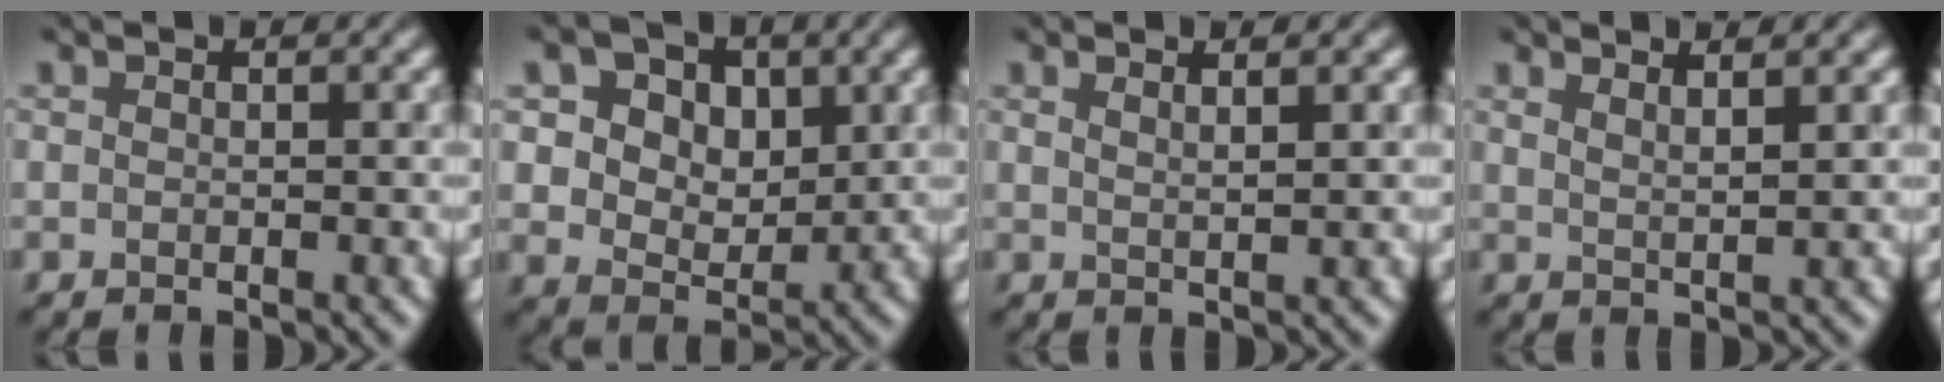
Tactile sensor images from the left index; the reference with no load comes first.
{"total": 8.1, "force": [3.3, 5.6, 4.9], "torque": [-0.089, 0.007, 0.045]}
{"total": 2.1, "force": [1.3, 0.7, 1.5], "torque": [-0.009, 0.007, 0.007]}
{"total": 2.7, "force": [1.9, 0.7, 1.7], "torque": [-0.007, 0.012, 0.013]}